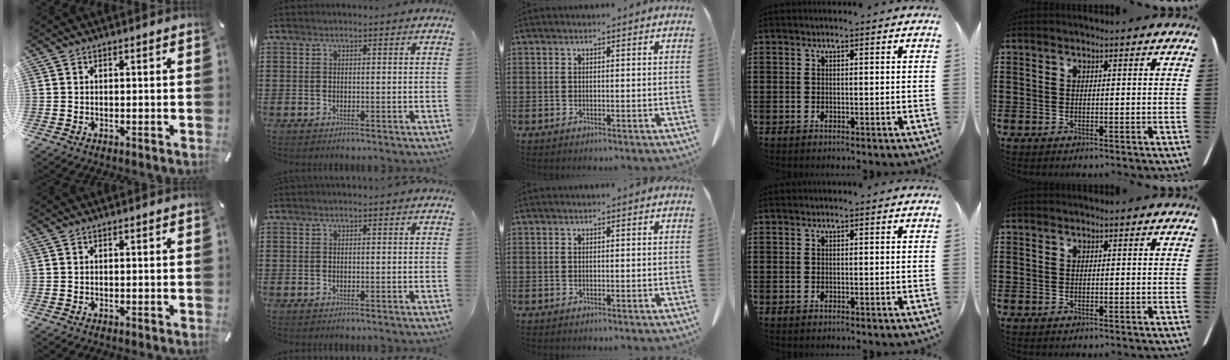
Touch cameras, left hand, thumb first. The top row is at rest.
{}